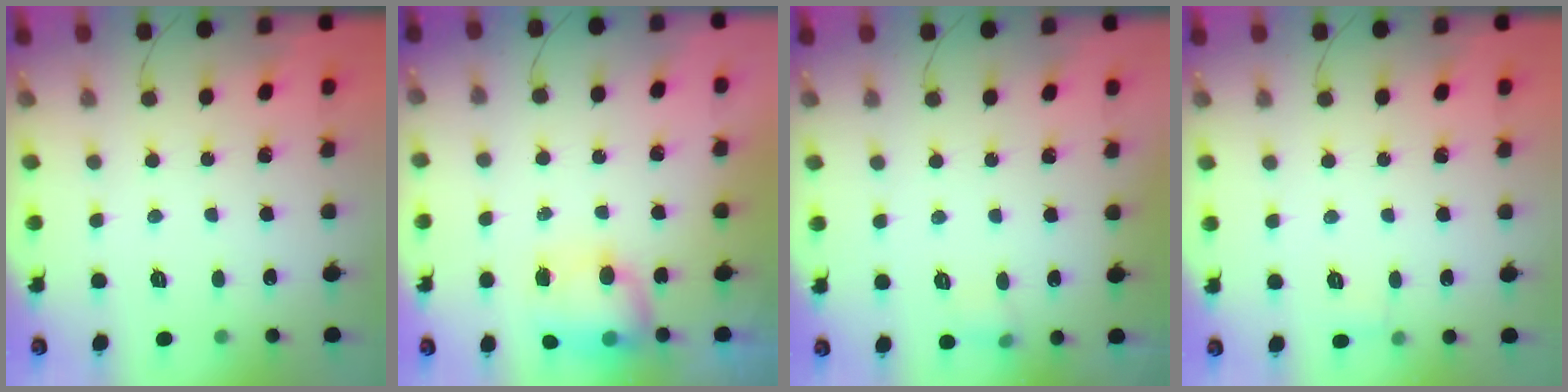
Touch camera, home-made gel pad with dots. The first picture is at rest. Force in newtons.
{"total": 8.4, "press": 8.1, "slide": 2.3}
{"total": 6.2, "press": 5.9, "slide": 2.0}
{"total": 5.4, "press": 5.2, "slide": 1.4}